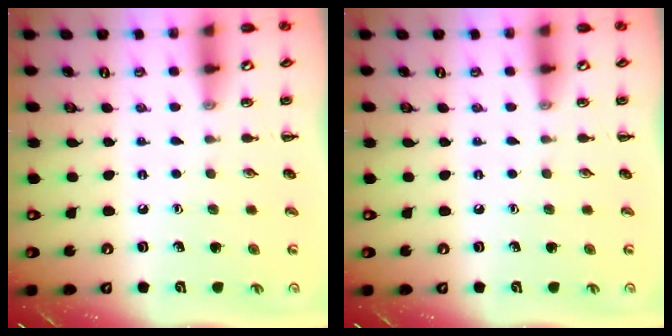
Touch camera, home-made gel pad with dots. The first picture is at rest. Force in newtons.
{"total": 0.0}